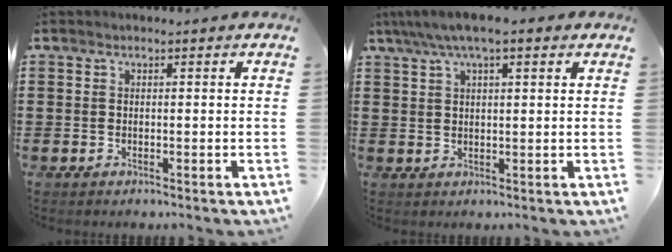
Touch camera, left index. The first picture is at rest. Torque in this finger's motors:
{"motor_torque": [1.64, -0.49, 0.89, 0.21]}